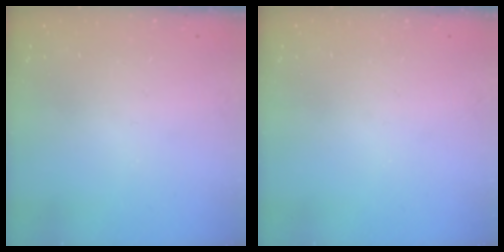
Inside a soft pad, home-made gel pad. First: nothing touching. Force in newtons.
{"total": 0.0}